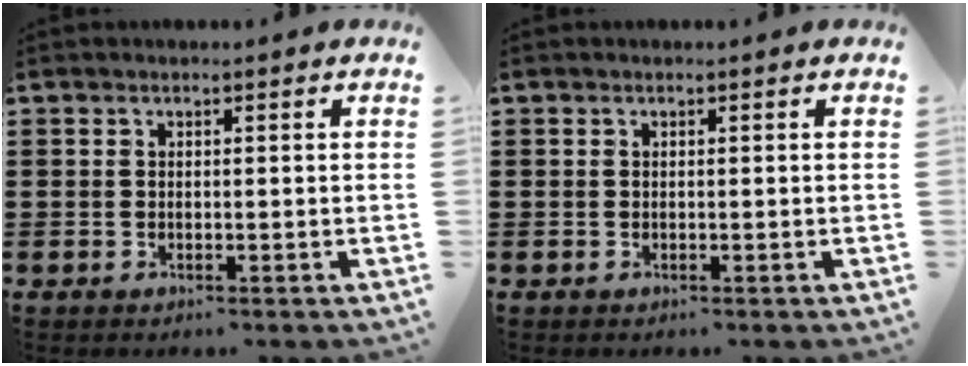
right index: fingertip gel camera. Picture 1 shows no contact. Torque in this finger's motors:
{"motor_torque": [0.00, 0.00, 0.00, 0.00]}